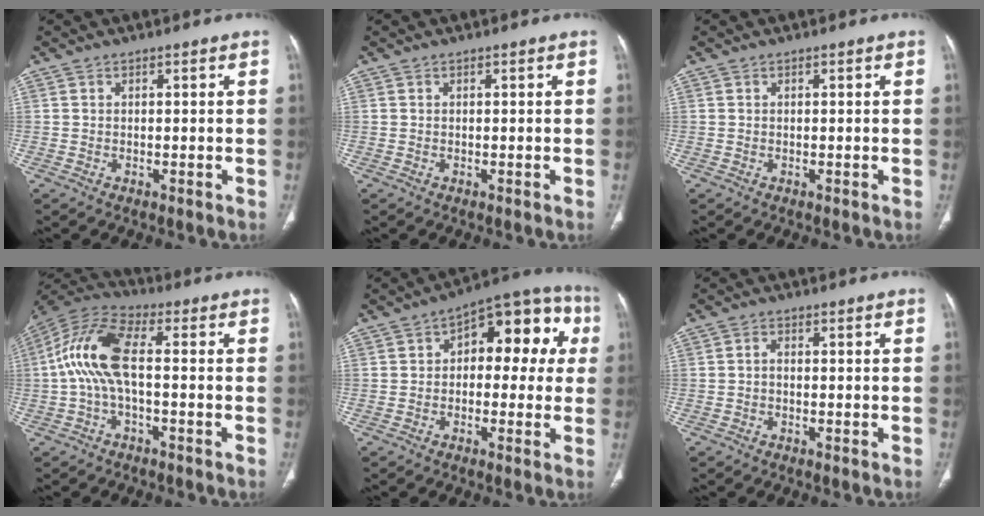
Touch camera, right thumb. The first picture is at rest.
{"total": 0.0}
{"total": 0.0}
{"total": 11.6, "force": [-0.4, 4.5, 10.7], "torque": [-0.238, 0.039, -0.015]}
{"total": 15.0, "force": [2.6, 8.3, 12.2], "torque": [-0.101, 0.042, 0.024]}
{"total": 0.8, "force": [-0.2, 0.5, 0.6], "torque": [-0.008, 0.002, -0.007]}